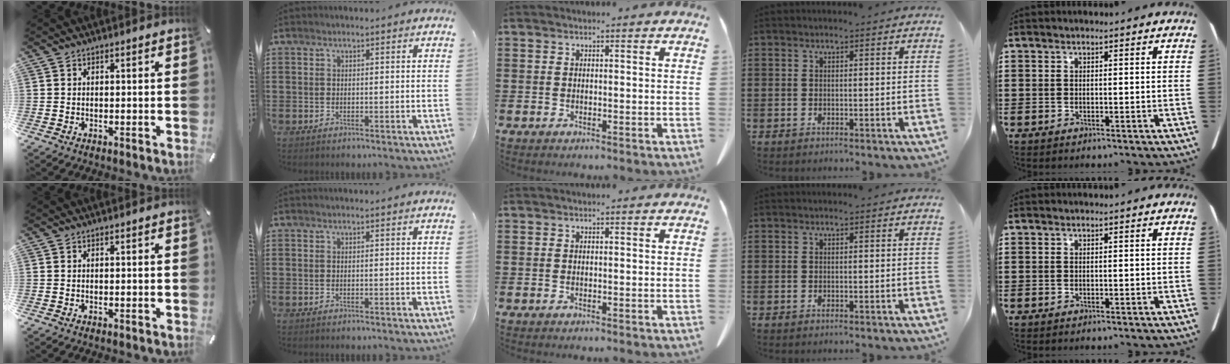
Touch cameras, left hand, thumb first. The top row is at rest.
{}